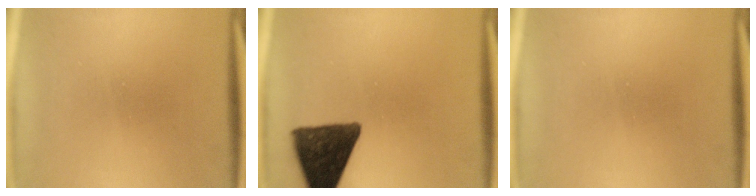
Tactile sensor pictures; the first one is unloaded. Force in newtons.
{"total": 12.3}
{"total": 0.0}